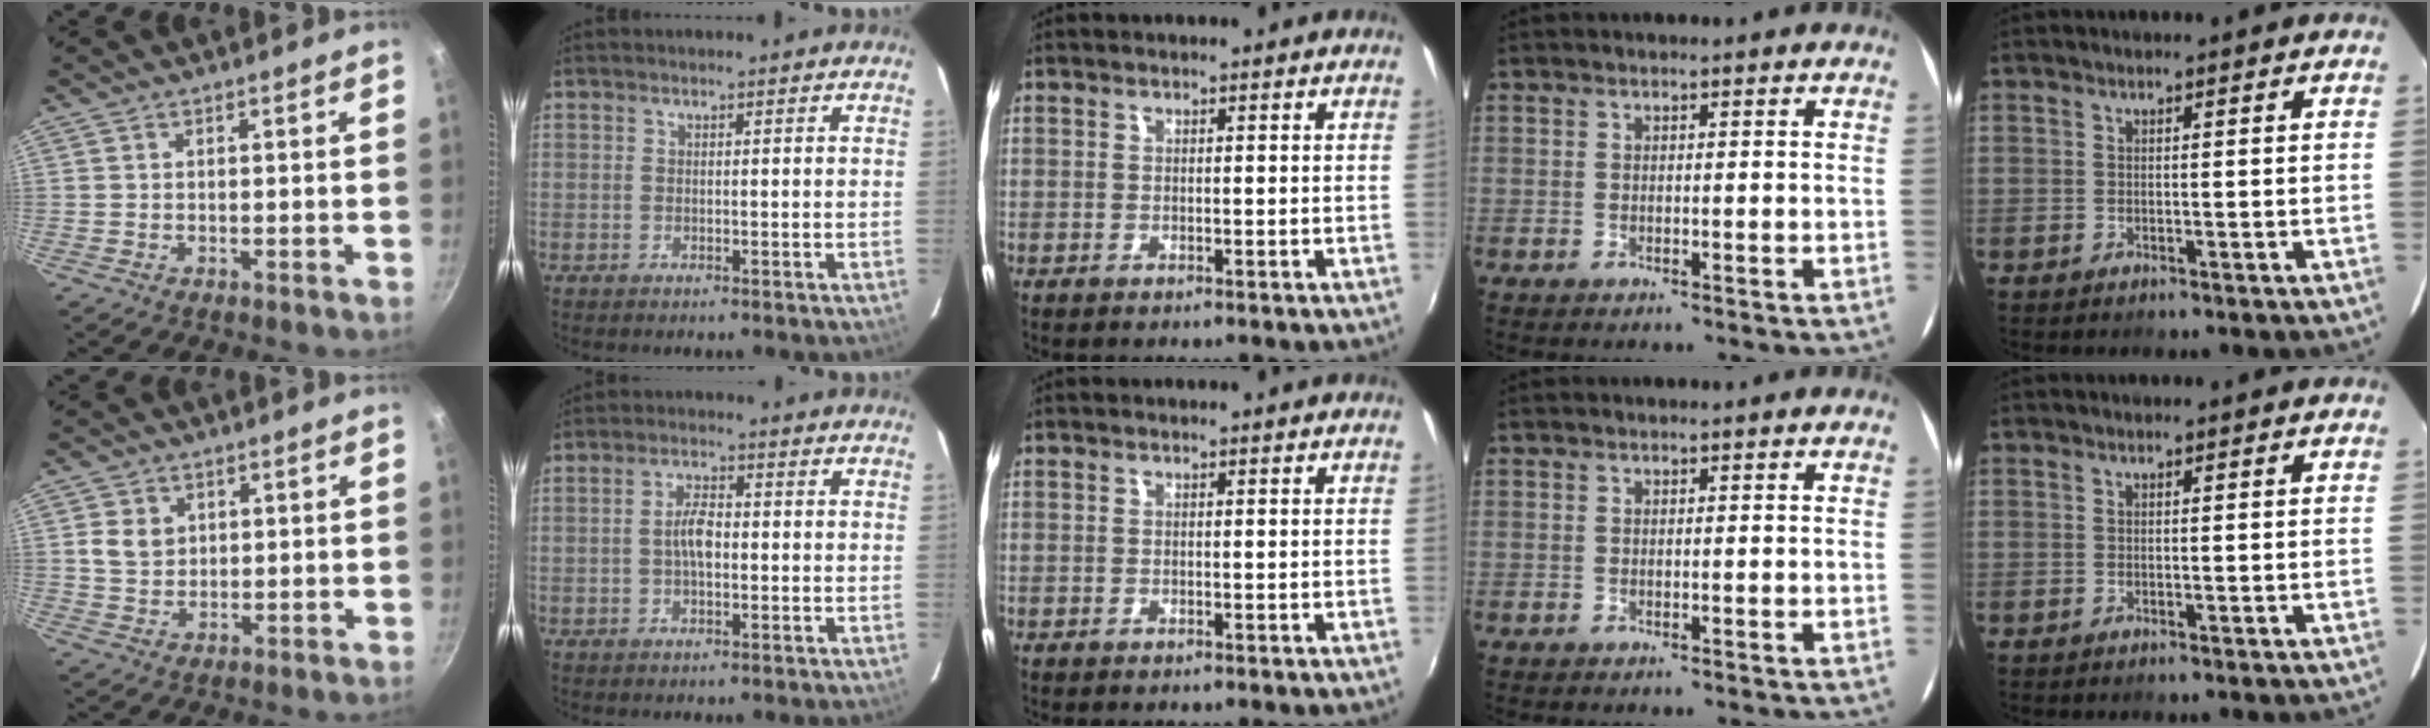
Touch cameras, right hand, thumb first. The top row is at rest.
{"thumb": {"total": 4.8, "force": [1.3, 3.9, 2.5], "torque": [-0.032, -0.003, 0.027]}, "index": {"total": 4.2, "force": [-0.5, 1.9, 3.8], "torque": [-0.074, 0.008, -0.008]}}